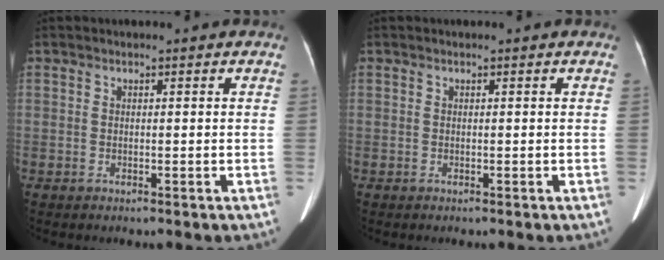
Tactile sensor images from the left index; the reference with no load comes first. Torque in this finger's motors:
{"motor_torque": [0.14, -0.04, 0.04, 0.01]}